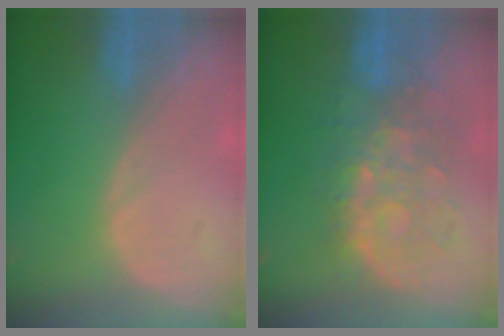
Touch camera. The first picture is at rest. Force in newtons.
{"total": 9.1, "press": 8.6, "slide": 2.9}